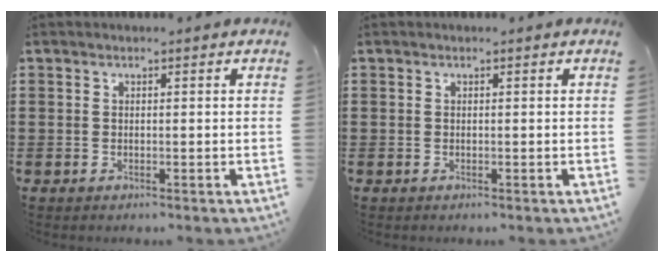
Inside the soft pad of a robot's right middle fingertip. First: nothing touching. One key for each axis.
{"total": 0.0}